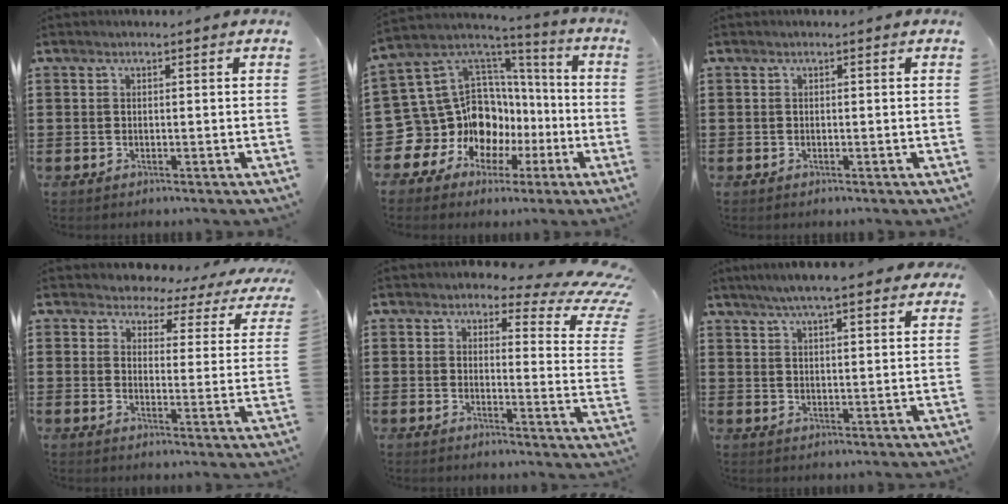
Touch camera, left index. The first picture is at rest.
{"total": 15.3, "force": [-3.5, 13.9, 5.3], "torque": [-0.147, -0.037, -0.025]}
{"total": 0.0}
{"total": 3.7, "force": [3.2, 1.7, 0.9], "torque": [-0.038, -0.016, 0.051]}
{"total": 5.6, "force": [4.0, 1.8, 3.5], "torque": [-0.064, -0.026, 0.062]}
{"total": 5.9, "force": [5.0, 0.5, 3.0], "torque": [-0.073, -0.010, 0.088]}